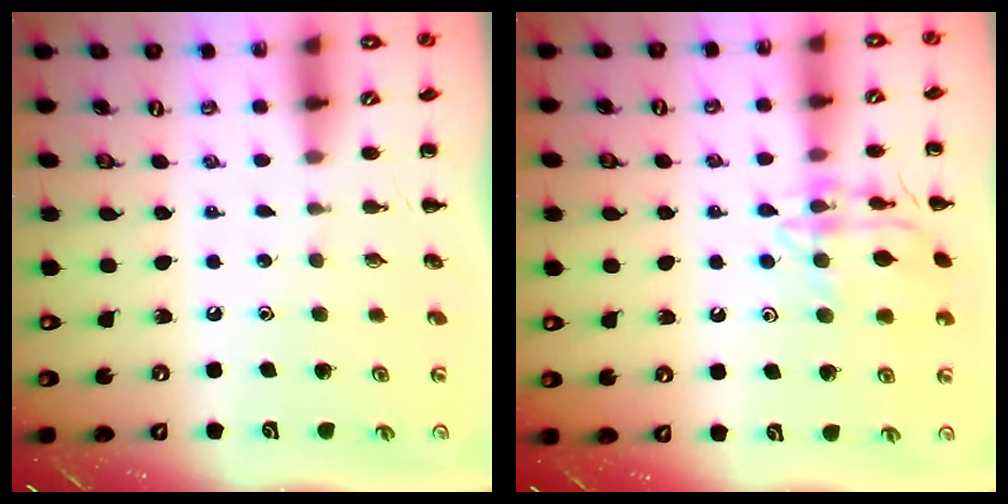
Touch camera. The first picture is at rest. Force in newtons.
{"total": 14.8, "press": 14.8, "slide": 0.5}